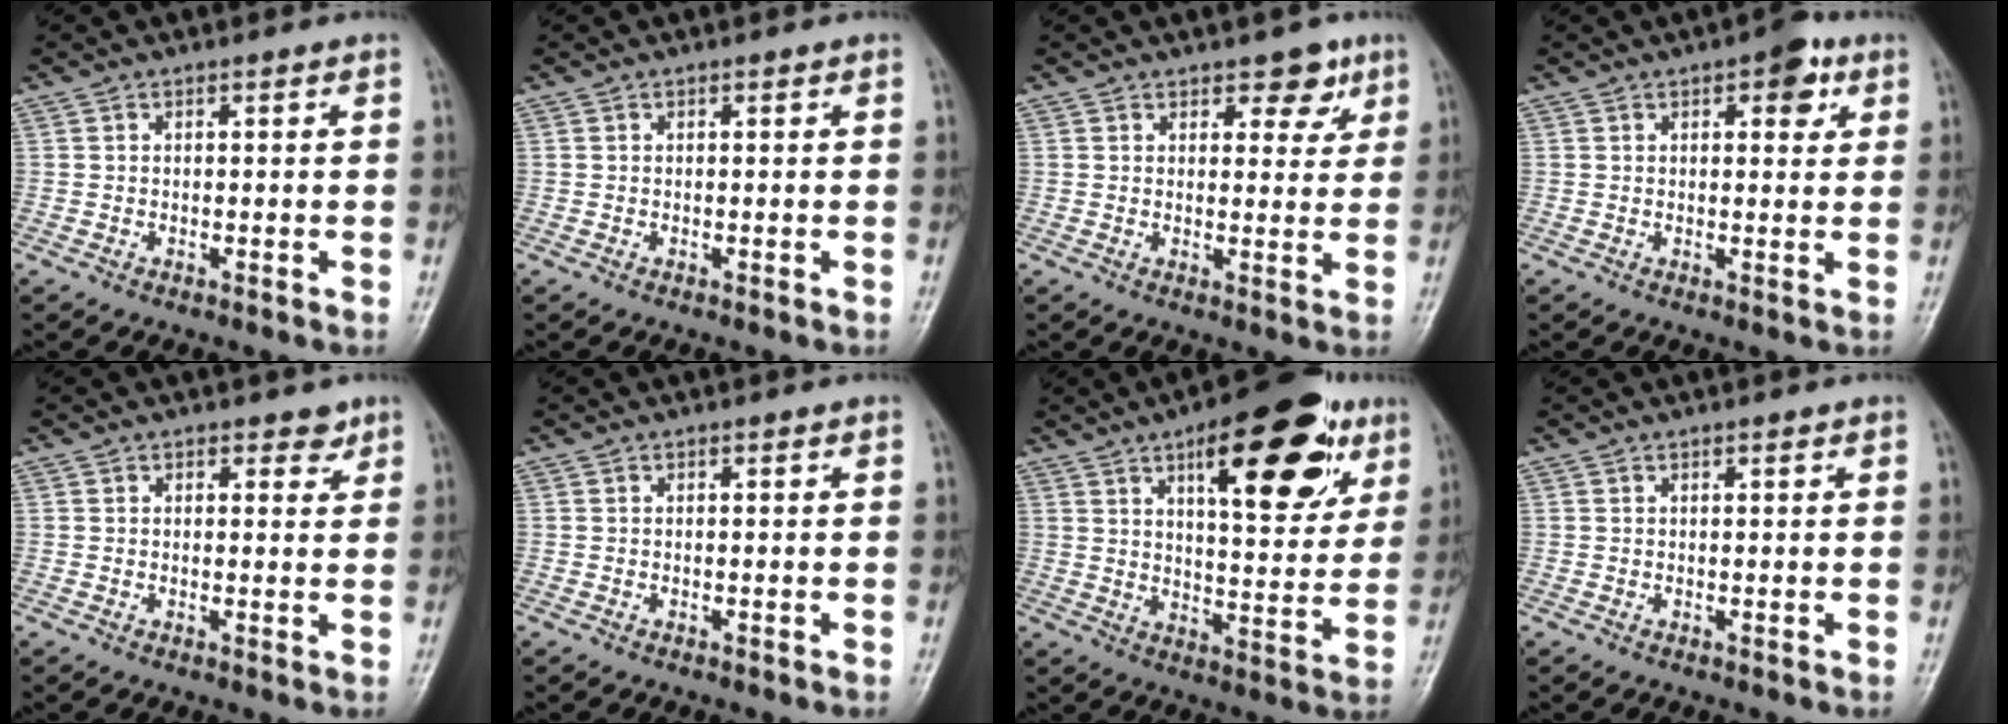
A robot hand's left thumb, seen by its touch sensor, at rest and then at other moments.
{"total": 0.0}
{"total": 4.9, "force": [3.1, 2.8, 2.6], "torque": [-0.003, -0.015, 0.038]}
{"total": 5.6, "force": [2.7, 2.7, 4.1], "torque": [-0.031, -0.005, 0.026]}
{"total": 2.5, "force": [1.6, 1.4, 1.1], "torque": [0.003, -0.008, 0.020]}
{"total": 0.0}
{"total": 21.2, "force": [10.1, 8.1, 16.8], "torque": [-0.196, -0.027, 0.144]}
{"total": 0.7, "force": [0.4, 0.2, 0.4], "torque": [-0.006, -0.001, 0.006]}